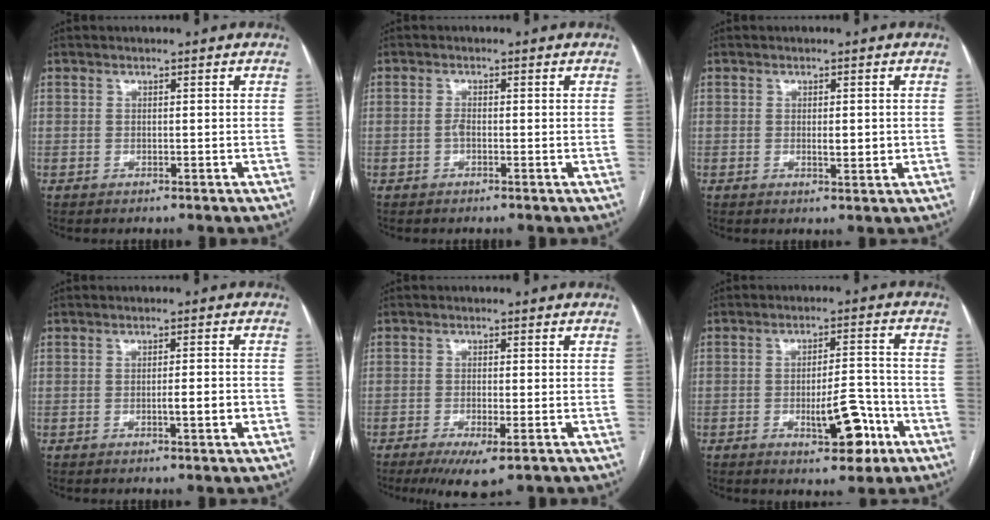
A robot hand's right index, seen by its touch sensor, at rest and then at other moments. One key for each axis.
{"total": 1.0, "fx": -0.4, "fy": 0.3, "fz": 0.9, "tx": -0.018, "ty": 0.002, "tz": -0.009}
{"total": 2.5, "fx": -0.1, "fy": 0.8, "fz": 2.3, "tx": -0.036, "ty": -0.003, "tz": 0.001}
{"total": 3.3, "fx": -0.9, "fy": 0.3, "fz": 3.1, "tx": -0.049, "ty": -0.001, "tz": -0.013}
{"total": 5.4, "fx": -2.9, "fy": 0.9, "fz": 4.5, "tx": -0.078, "ty": -0.014, "tz": -0.046}
{"total": 8.4, "fx": -3.7, "fy": 2.7, "fz": 7.1, "tx": -0.102, "ty": 0.009, "tz": -0.049}